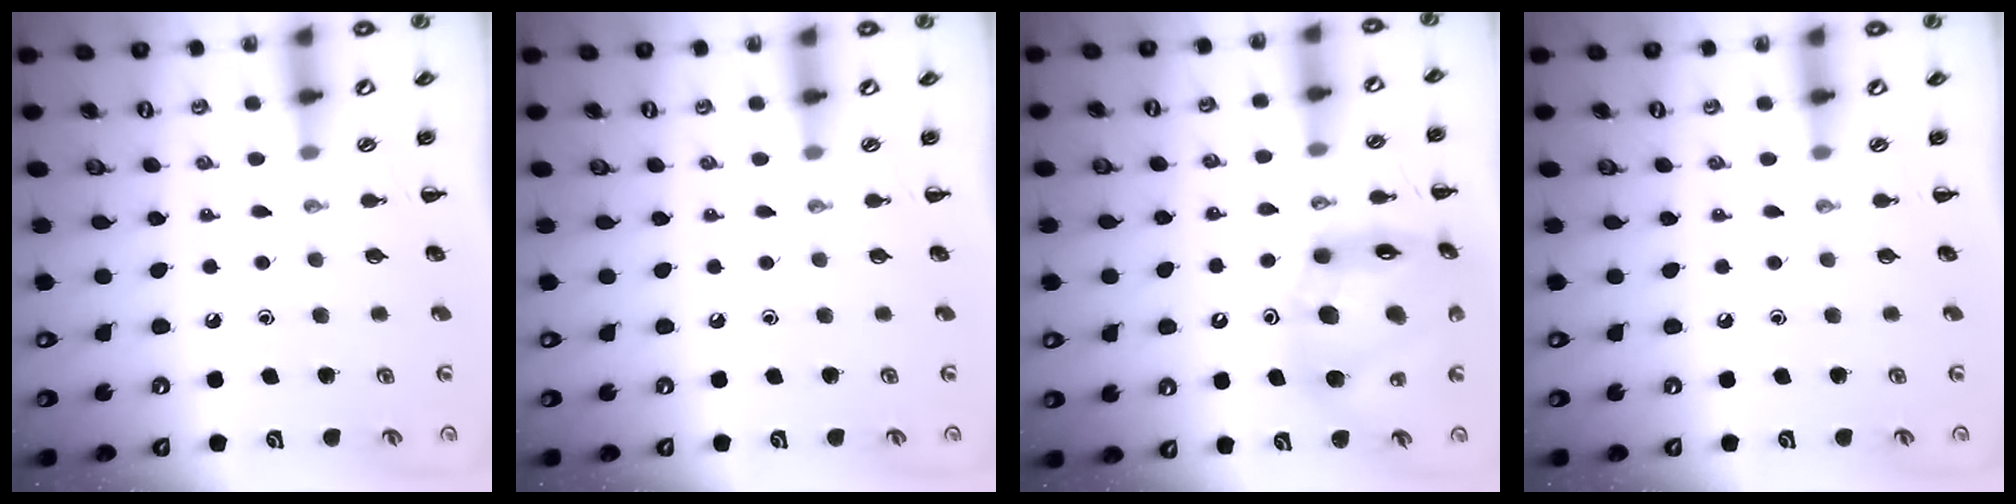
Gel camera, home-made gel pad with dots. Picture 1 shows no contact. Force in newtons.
{"total": 0.0}
{"total": 18.1, "press": 17.4, "slide": 5.1}
{"total": 0.0}